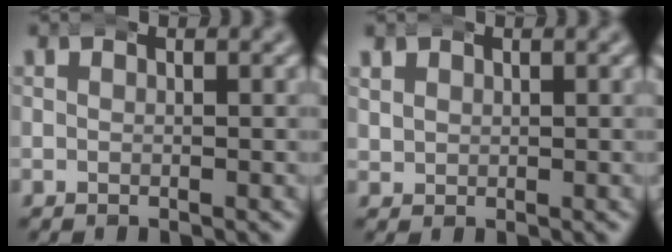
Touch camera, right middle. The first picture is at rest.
{"total": 1.4, "force": [0.9, 1.1, 0.3], "torque": [-0.015, -0.002, 0.023]}